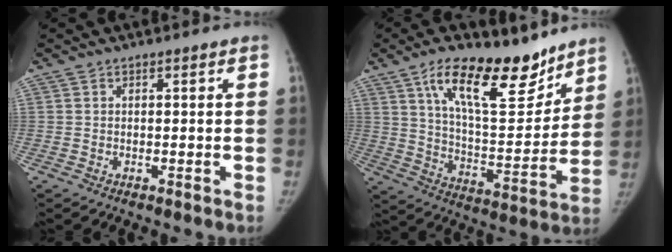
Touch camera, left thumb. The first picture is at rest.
{"total": 19.1, "force": [12.7, 7.6, 12.1], "torque": [-0.153, -0.076, 0.214]}